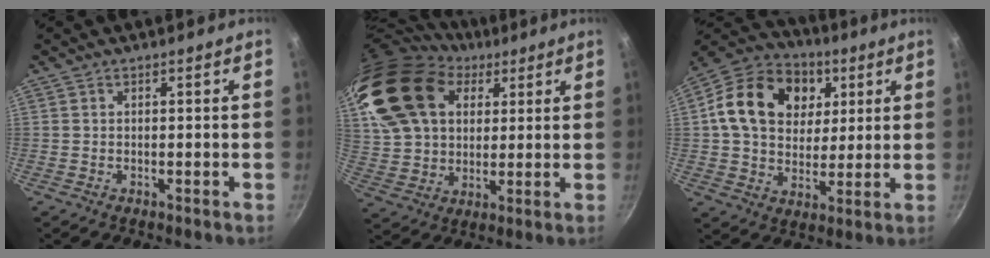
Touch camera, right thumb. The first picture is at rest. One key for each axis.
{"total": 23.0, "fx": 9.3, "fy": 16.1, "fz": 13.5, "tx": -0.243, "ty": 0.008, "tz": 0.173}
{"total": 20.0, "fx": 5.2, "fy": 15.4, "fz": 11.7, "tx": -0.182, "ty": 0.009, "tz": 0.078}